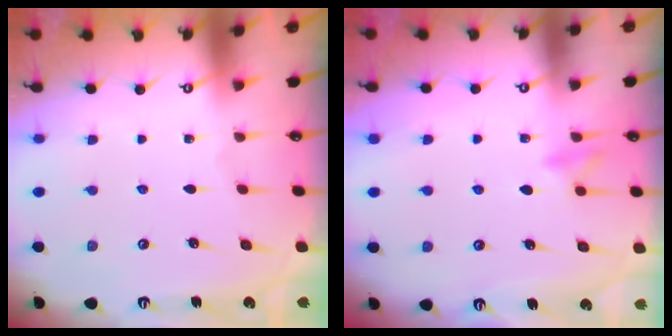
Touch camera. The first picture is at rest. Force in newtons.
{"total": 10.1, "press": 10.0, "slide": 1.4}